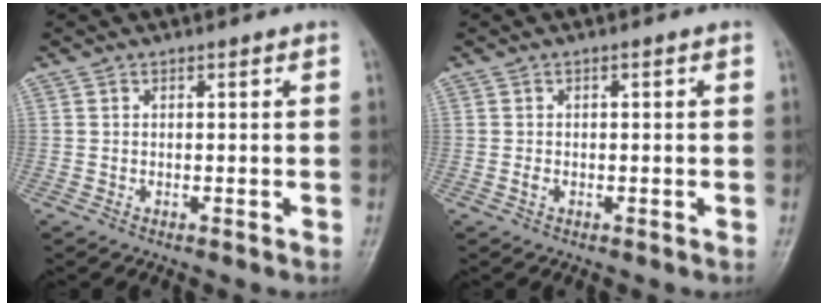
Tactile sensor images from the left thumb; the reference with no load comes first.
{"total": 1.3, "force": [-0.3, 0.7, 1.0], "torque": [-0.021, 0.007, -0.005]}